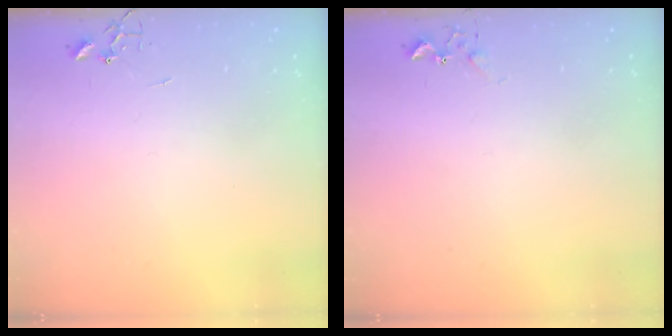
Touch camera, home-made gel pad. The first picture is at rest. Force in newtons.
{"total": 5.2, "press": 5.2, "slide": 0.6}